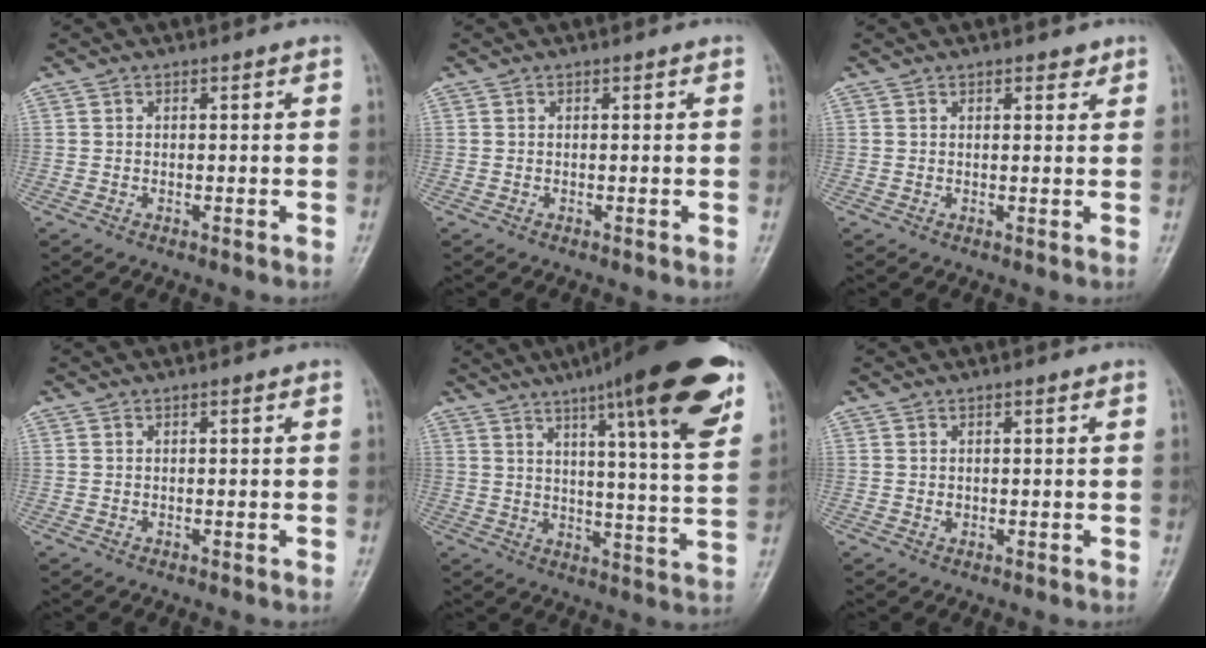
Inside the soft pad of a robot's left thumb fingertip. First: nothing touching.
{"total": 0.0}
{"total": 1.7, "force": [1.2, 0.9, 0.8], "torque": [0.001, -0.005, 0.012]}
{"total": 0.0}
{"total": 23.0, "force": [13.4, 3.4, 18.4], "torque": [-0.248, -0.037, 0.181]}
{"total": 1.0, "force": [0.4, 0.7, 0.6], "torque": [-0.005, -0.001, 0.008]}